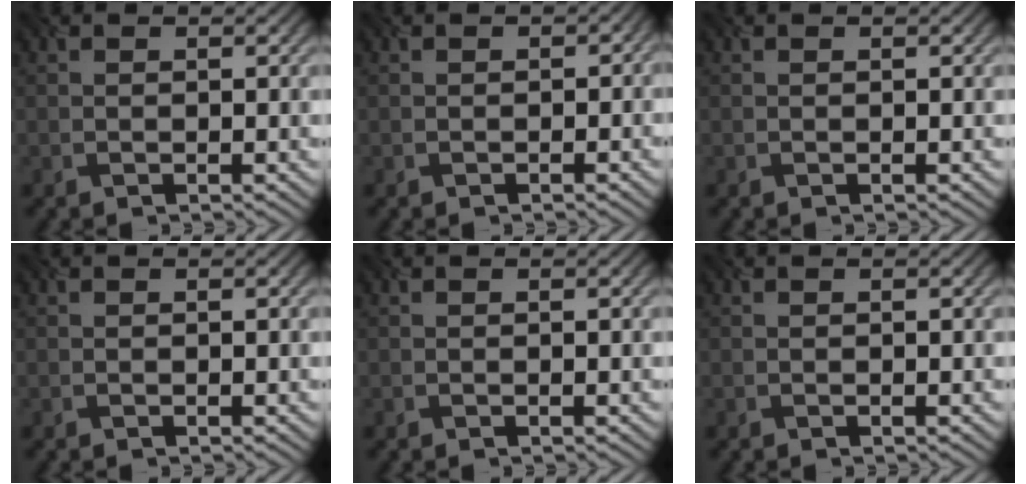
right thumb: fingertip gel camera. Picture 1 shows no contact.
{"total": 1.2, "force": [-0.6, 0.9, 0.5], "torque": [-0.011, 0.006, -0.003]}
{"total": 0.0}
{"total": 0.0}
{"total": 0.0}
{"total": 0.0}